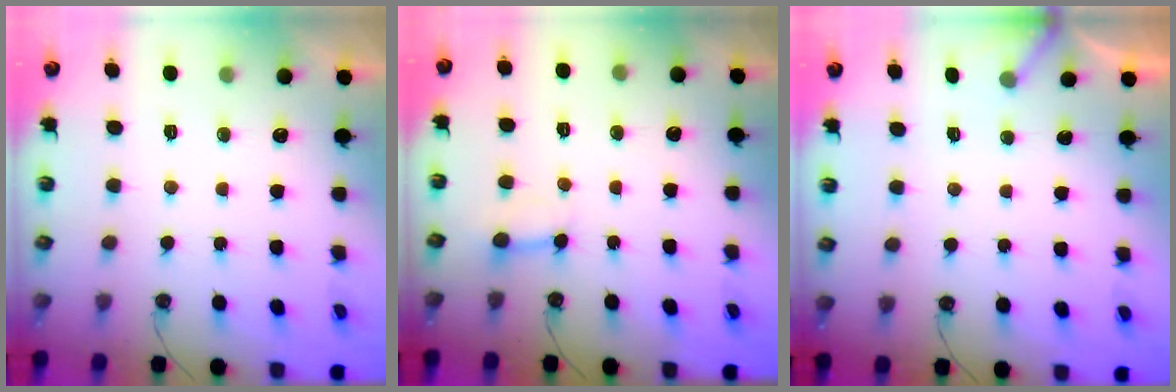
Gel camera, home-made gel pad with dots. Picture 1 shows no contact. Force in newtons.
{"total": 2.8, "press": 2.8, "slide": 0.4}
{"total": 2.3, "press": 2.3, "slide": 0.1}